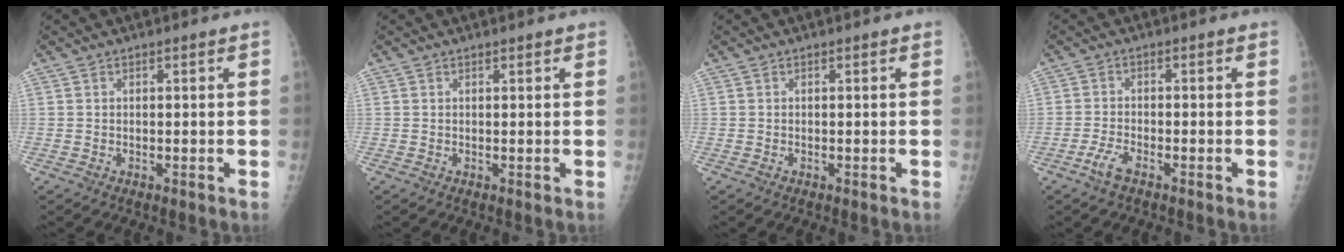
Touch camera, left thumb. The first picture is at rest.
{"total": 0.6, "force": [0.5, 0.2, 0.2], "torque": [-0.004, -0.002, 0.007]}
{"total": 0.0}
{"total": 3.0, "force": [-2.0, 0.9, 2.0], "torque": [-0.048, 0.008, -0.041]}